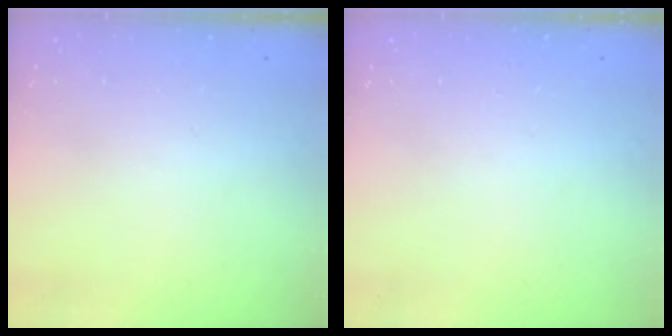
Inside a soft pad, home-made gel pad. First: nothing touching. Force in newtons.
{"total": 0.0}